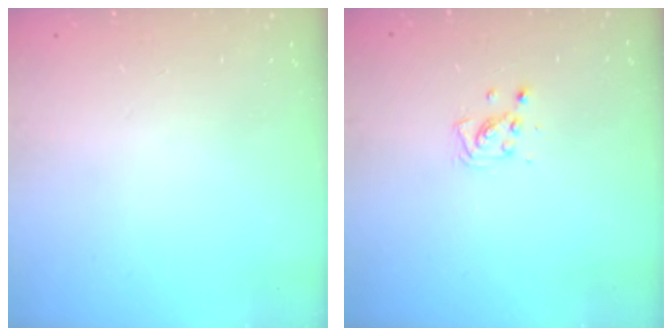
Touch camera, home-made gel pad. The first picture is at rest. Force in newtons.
{"total": 5.0, "press": 4.7, "slide": 1.7}